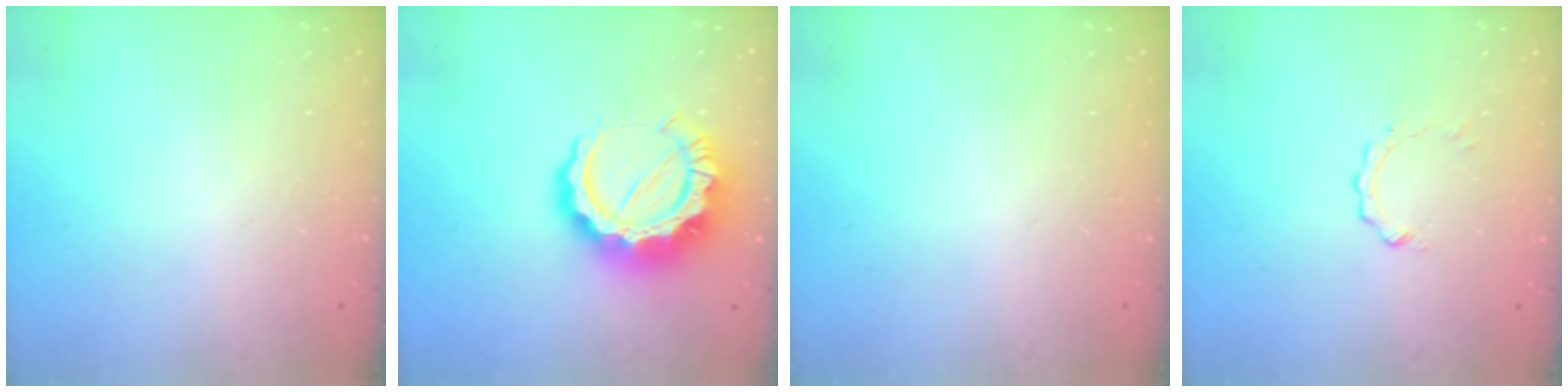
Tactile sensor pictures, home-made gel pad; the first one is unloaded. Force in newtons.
{"total": 19.3, "press": 19.2, "slide": 1.8}
{"total": 0.0}
{"total": 0.0}